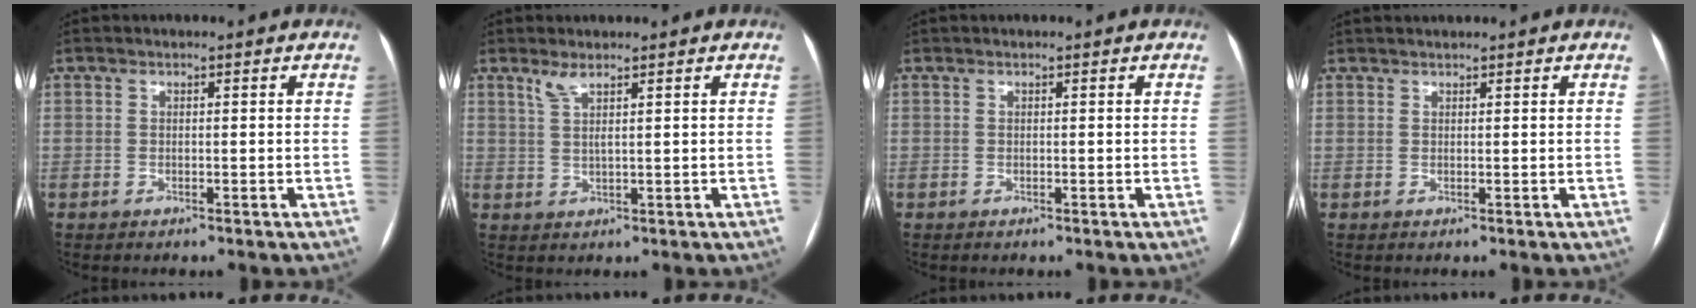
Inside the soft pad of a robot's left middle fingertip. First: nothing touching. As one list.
[{"total": 2.5, "force": [1.7, 0.0, 1.8], "torque": [-0.047, 0.000, 0.038]}, {"total": 0.0}, {"total": 1.3, "force": [1.2, 0.1, 0.3], "torque": [-0.005, 0.019, 0.024]}]